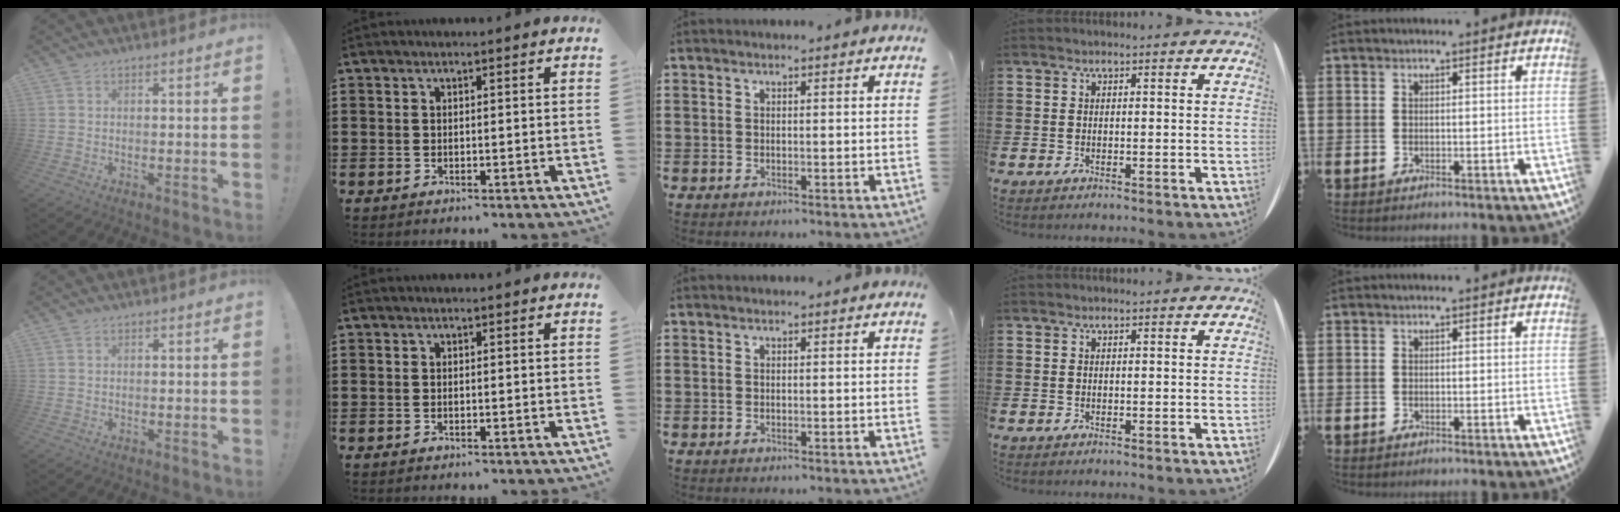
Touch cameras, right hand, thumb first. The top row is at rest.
{}